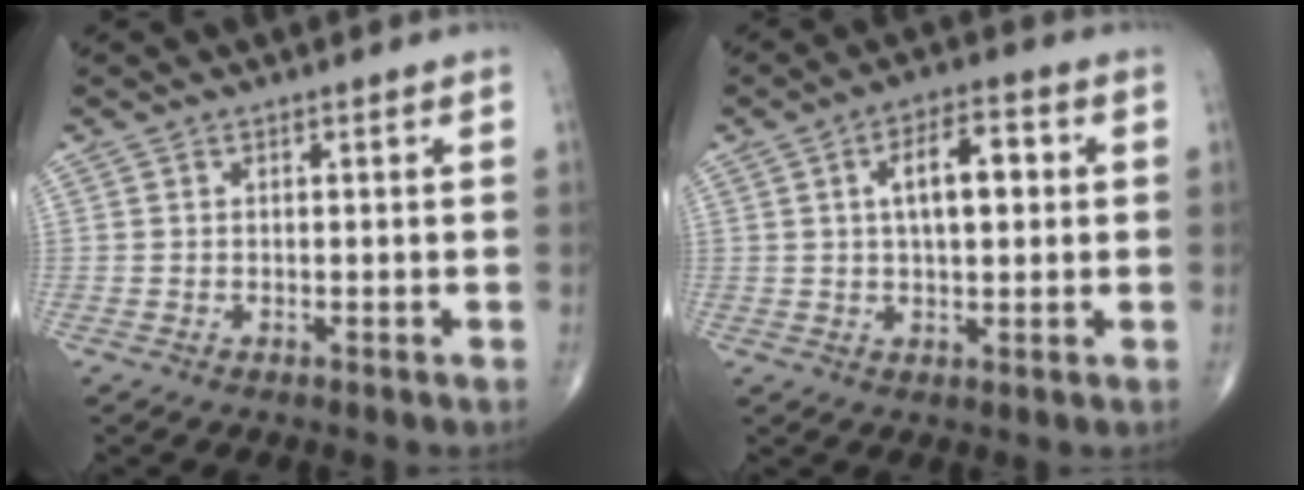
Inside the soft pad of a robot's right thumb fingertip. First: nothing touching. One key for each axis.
{"total": 9.0, "fx": 1.6, "fy": 4.1, "fz": 7.8, "tx": -0.112, "ty": 0.013, "tz": 0.022}